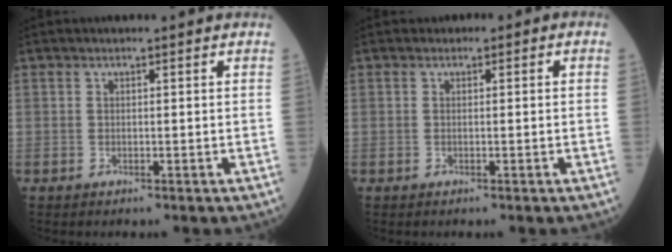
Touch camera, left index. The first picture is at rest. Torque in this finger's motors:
{"motor_torque": [0.80, -0.78, 0.10, 0.04]}